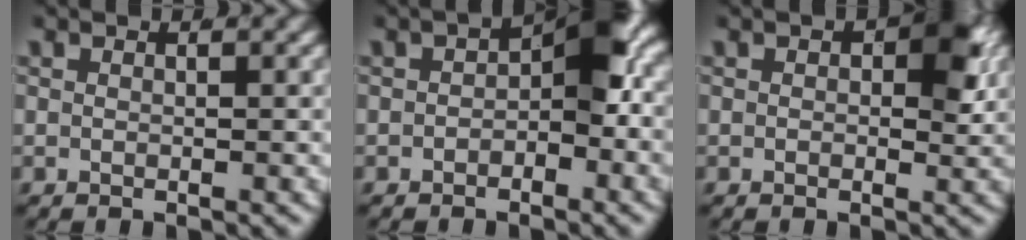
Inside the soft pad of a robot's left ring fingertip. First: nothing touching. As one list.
[{"total": 4.1, "force": [-0.6, 1.8, 3.7], "torque": [-0.046, -0.005, -0.006]}, {"total": 3.0, "force": [0.4, 1.3, 2.7], "torque": [-0.033, -0.005, 0.007]}]